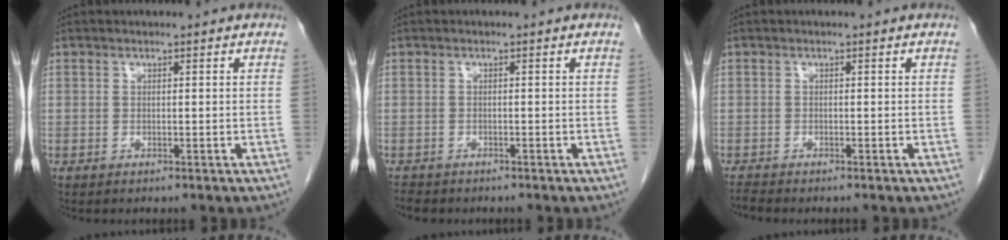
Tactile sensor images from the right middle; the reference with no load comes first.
{"total": 2.7, "force": [-2.4, 1.0, 0.8], "torque": [-0.019, -0.006, -0.034]}
{"total": 1.1, "force": [-1.0, -0.3, 0.0], "torque": [-0.011, -0.007, -0.022]}